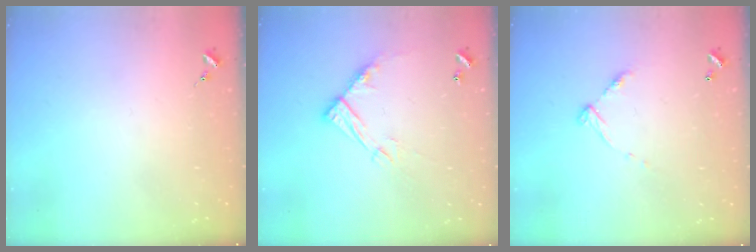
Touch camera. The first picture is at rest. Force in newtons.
{"total": 12.8, "press": 12.8, "slide": 0.7}
{"total": 7.3, "press": 7.3, "slide": 0.6}